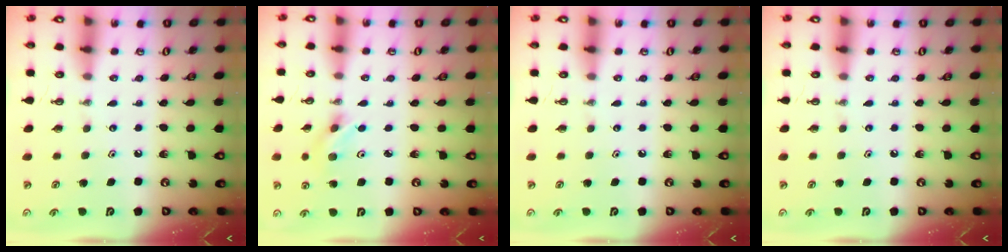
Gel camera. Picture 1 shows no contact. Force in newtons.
{"total": 3.4, "press": 3.3, "slide": 0.8}
{"total": 0.0}
{"total": 0.0}